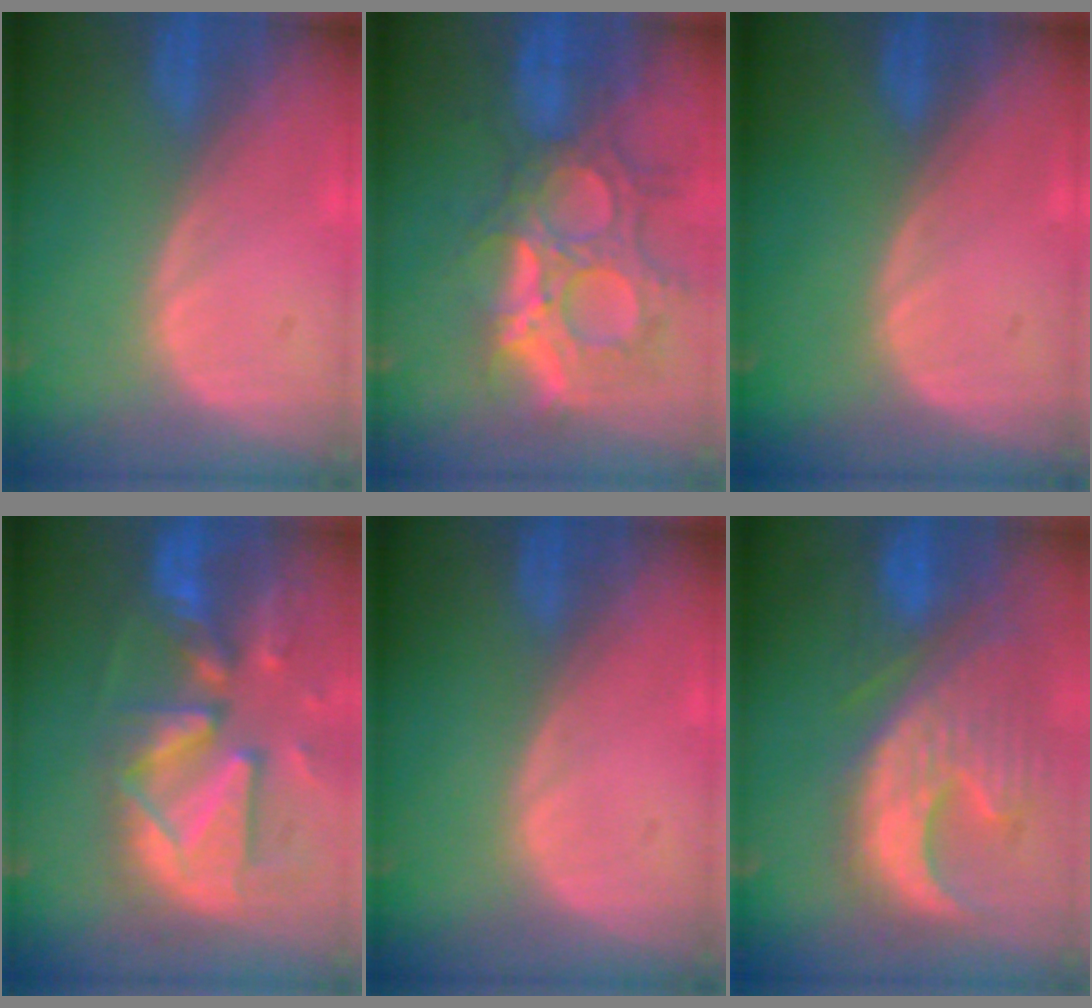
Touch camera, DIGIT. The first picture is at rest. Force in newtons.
{"total": 13.3, "press": 11.4, "slide": 6.9}
{"total": 0.0}
{"total": 13.1, "press": 11.4, "slide": 6.6}
{"total": 0.0}
{"total": 12.8, "press": 11.2, "slide": 6.3}